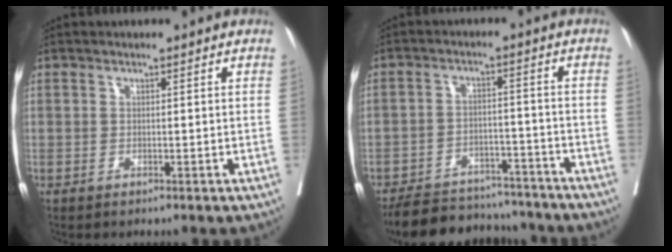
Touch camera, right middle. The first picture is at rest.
{"total": 13.0, "force": [-11.8, 4.3, 3.1], "torque": [-0.045, 0.012, -0.167]}